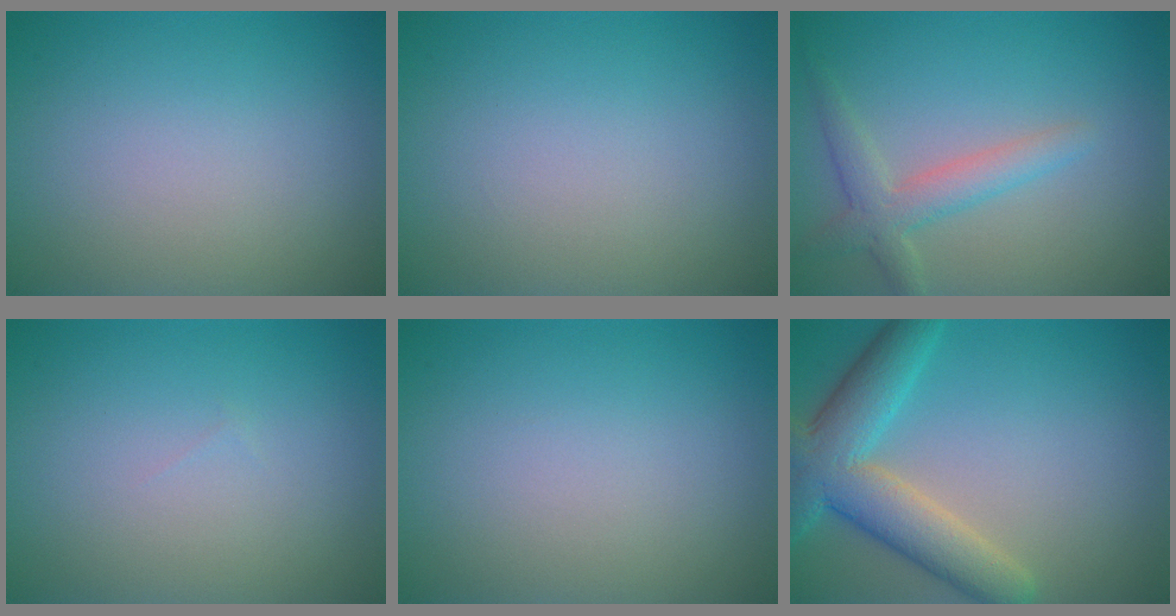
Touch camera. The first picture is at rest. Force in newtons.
{"total": 0.0}
{"total": 3.1, "press": 3.1, "slide": 0.2}
{"total": 0.0}
{"total": 0.0}
{"total": 6.2, "press": 6.2, "slide": 0.5}